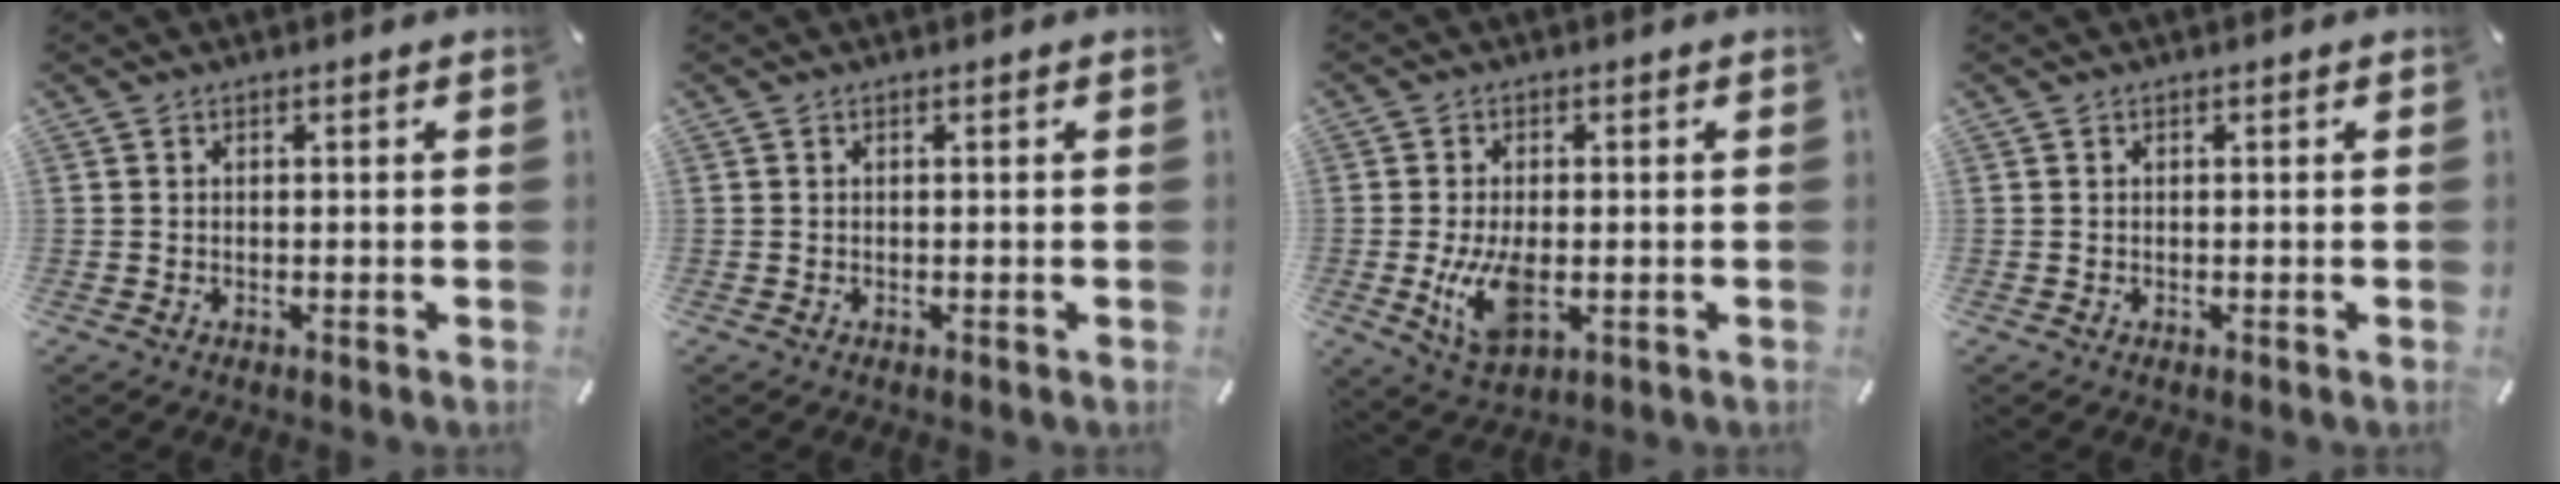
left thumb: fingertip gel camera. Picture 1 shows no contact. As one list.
[{"total": 0.0}, {"total": 9.4, "force": [-1.3, 5.3, 7.6], "torque": [-0.163, -0.011, -0.021]}, {"total": 0.0}]